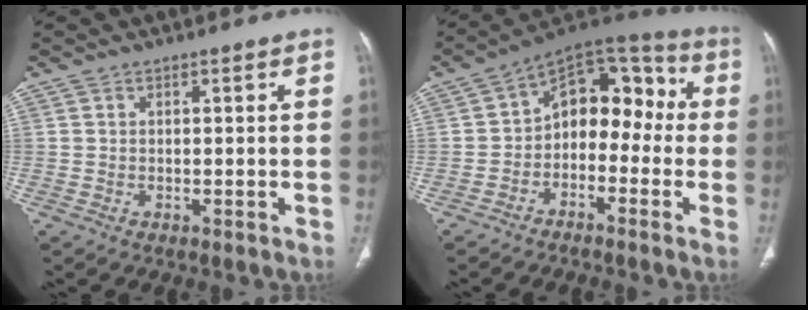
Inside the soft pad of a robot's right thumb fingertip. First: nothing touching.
{"total": 13.3, "force": [-1.8, 9.0, 9.6], "torque": [-0.089, 0.060, -0.047]}